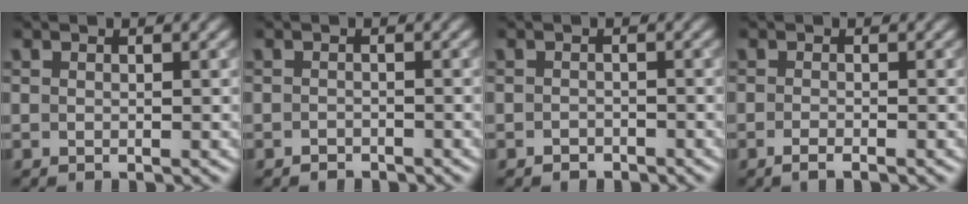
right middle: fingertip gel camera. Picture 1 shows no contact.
{"total": 0.8, "force": [-0.8, 0.3, 0.1], "torque": [0.001, -0.001, -0.013]}
{"total": 0.9, "force": [-0.7, 0.4, 0.1], "torque": [0.001, 0.001, -0.013]}
{"total": 1.6, "force": [-0.9, 0.4, 1.2], "torque": [-0.013, -0.004, -0.020]}